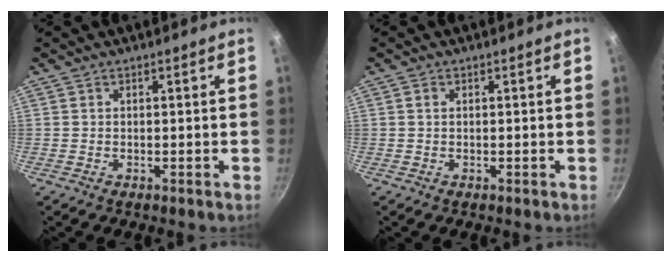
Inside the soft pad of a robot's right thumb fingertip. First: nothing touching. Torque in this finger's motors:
{"motor_torque": [-0.22, 0.42, 0.44, -0.22, 0.03]}